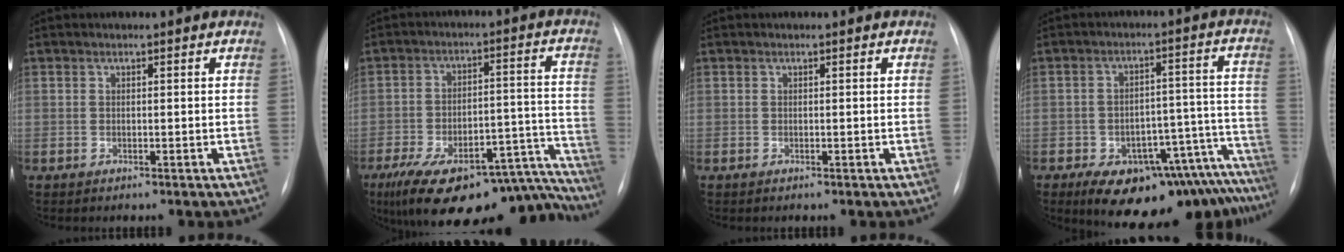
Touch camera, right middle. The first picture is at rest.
{"total": 25.1, "force": [-20.5, 7.3, 12.3], "torque": [-0.145, 0.029, -0.288]}
{"total": 0.0}
{"total": 18.9, "force": [-14.4, 7.4, 9.6], "torque": [-0.062, 0.048, -0.189]}